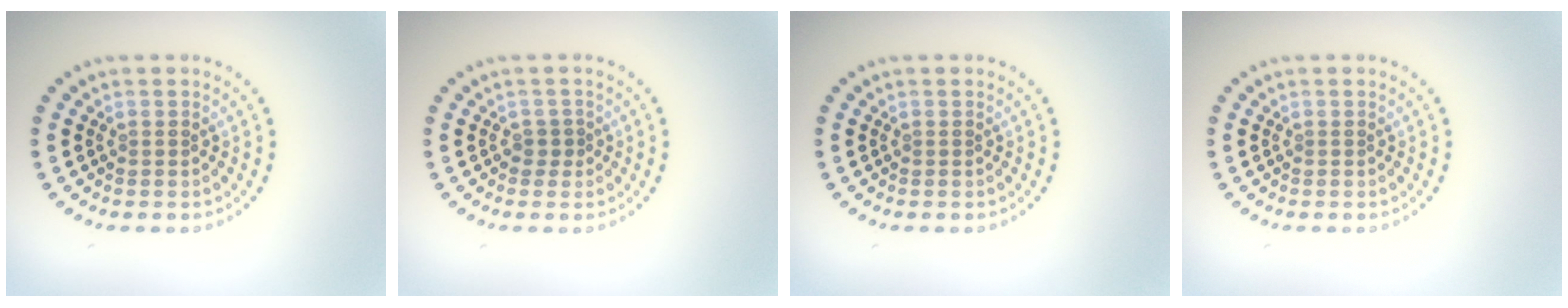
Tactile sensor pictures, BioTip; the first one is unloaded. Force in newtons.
{"total": 0.7, "press": 0.5, "slide": 0.5}
{"total": 0.0}
{"total": 0.0}